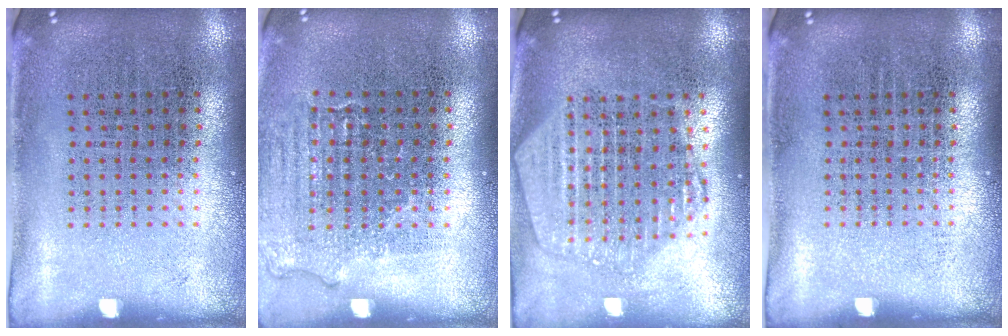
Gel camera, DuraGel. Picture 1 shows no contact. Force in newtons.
{"total": 1.1, "press": 1.0, "slide": 0.1}
{"total": 2.2, "press": 1.9, "slide": 1.1}
{"total": 0.0}